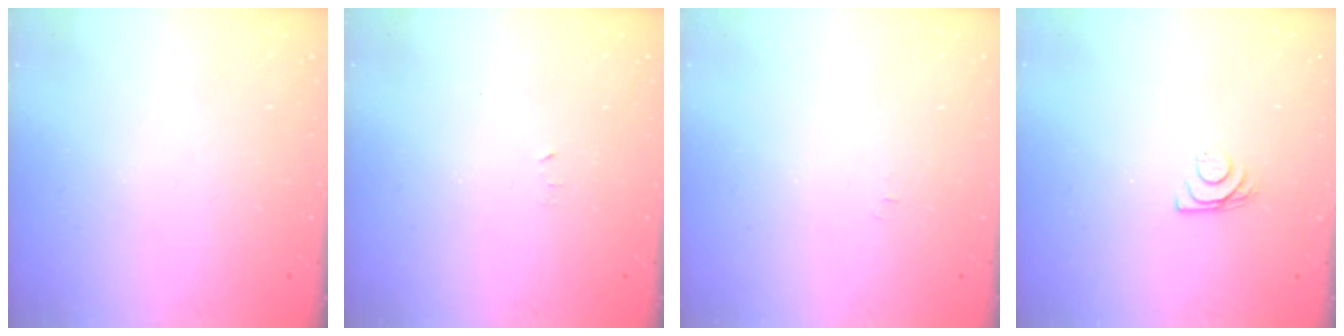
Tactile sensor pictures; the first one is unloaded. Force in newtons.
{"total": 2.4, "press": 2.4, "slide": 0.4}
{"total": 3.1, "press": 3.1, "slide": 0.5}
{"total": 7.2, "press": 7.2, "slide": 0.6}